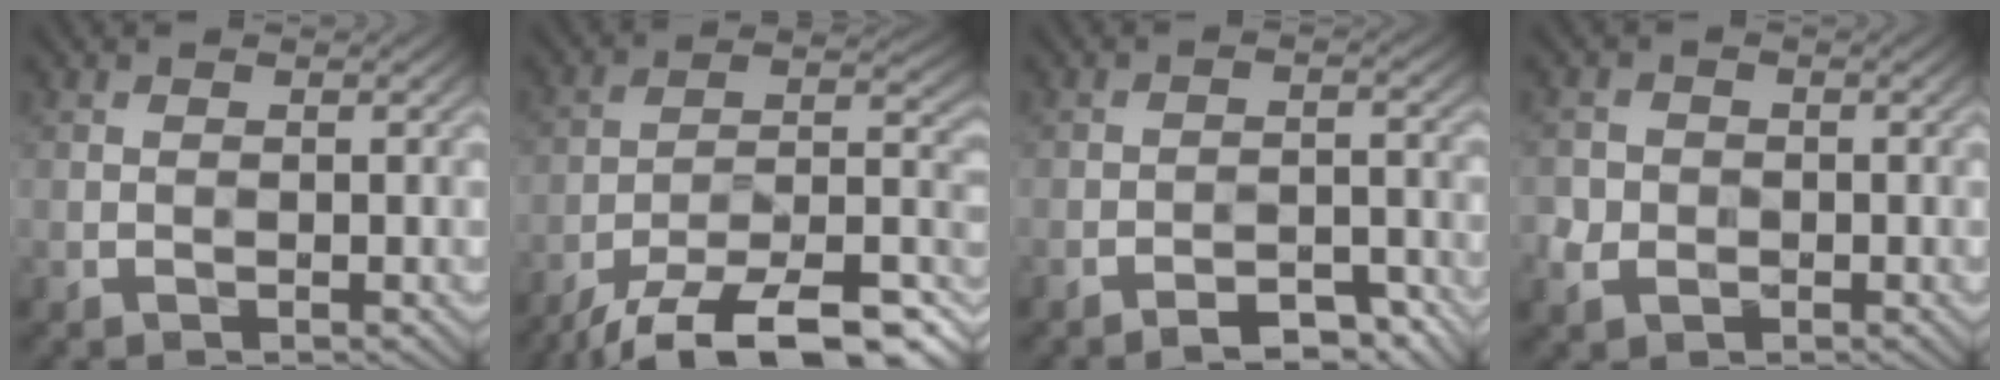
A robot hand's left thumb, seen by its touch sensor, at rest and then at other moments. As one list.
[{"total": 17.1, "force": [-12.8, 5.3, 10.0], "torque": [-0.165, -0.013, -0.205]}, {"total": 5.7, "force": [-4.8, 1.4, 2.7], "torque": [-0.043, 0.013, -0.067]}, {"total": 2.8, "force": [-1.2, 2.5, 0.6], "torque": [-0.022, -0.008, -0.020]}]